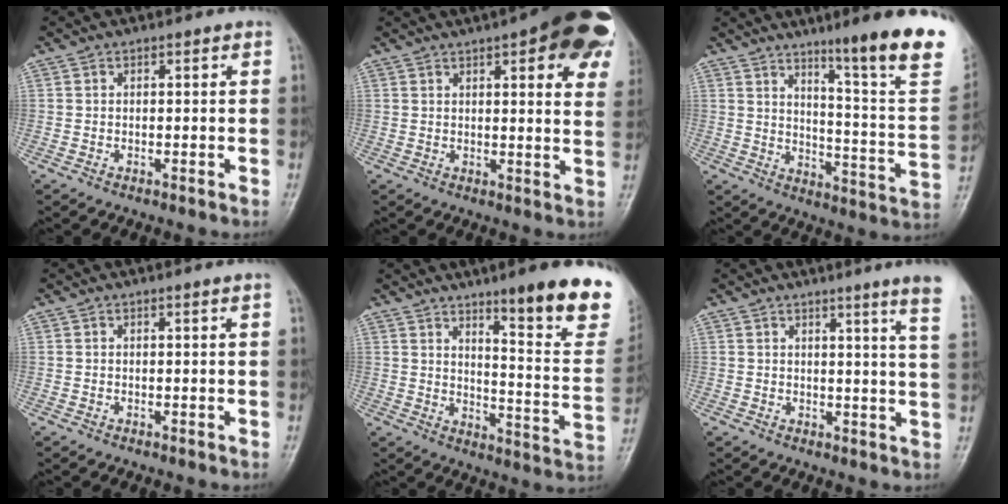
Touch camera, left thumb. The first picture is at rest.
{"total": 21.0, "force": [10.5, 6.5, 17.0], "torque": [-0.196, -0.010, 0.121]}
{"total": 19.9, "force": [12.3, 0.8, 15.6], "torque": [-0.189, -0.076, 0.175]}
{"total": 1.0, "force": [0.6, -0.4, 0.6], "torque": [-0.019, -0.005, 0.014]}
{"total": 19.6, "force": [12.2, 3.1, 15.0], "torque": [-0.162, -0.077, 0.172]}
{"total": 10.0, "force": [7.2, -1.0, 6.9], "torque": [-0.083, -0.042, 0.064]}